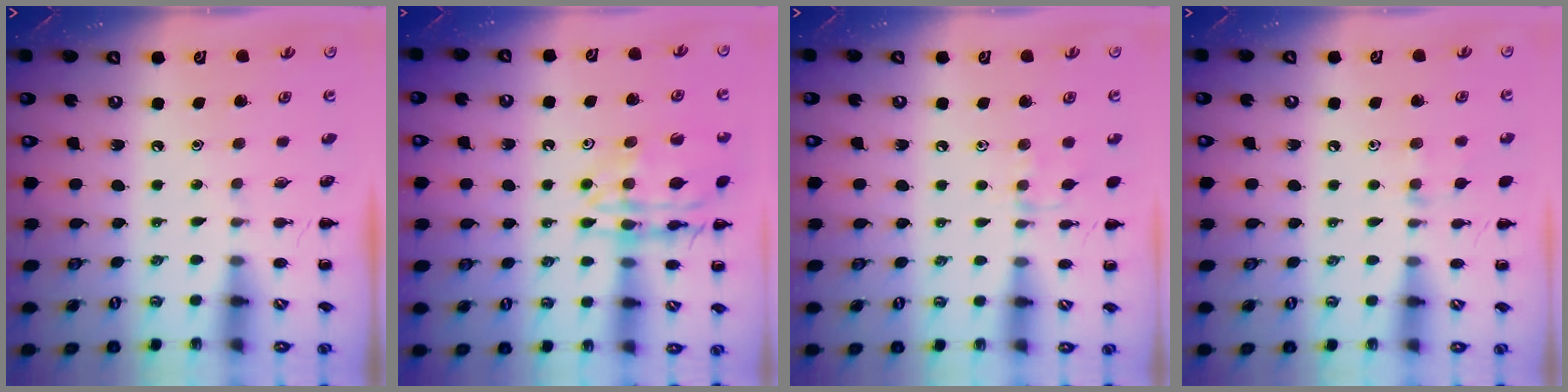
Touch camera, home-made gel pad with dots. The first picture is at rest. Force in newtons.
{"total": 15.9, "press": 15.8, "slide": 1.6}
{"total": 6.3, "press": 6.1, "slide": 1.6}
{"total": 7.6, "press": 7.4, "slide": 1.8}